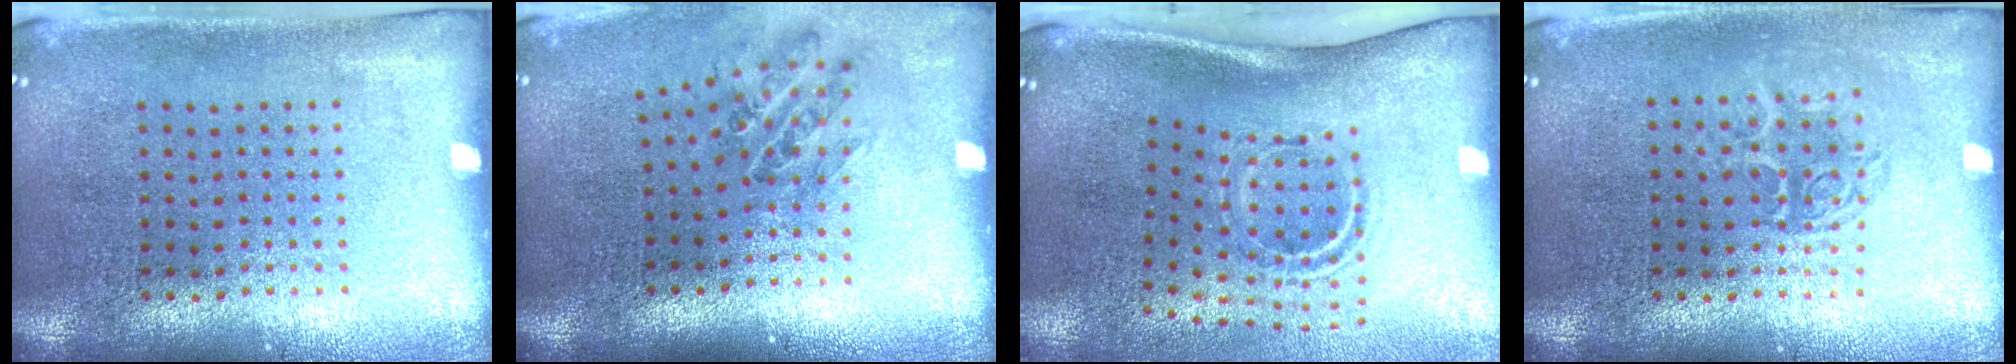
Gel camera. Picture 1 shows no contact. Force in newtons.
{"total": 1.1, "press": 1.0, "slide": 0.4}
{"total": 2.2, "press": 1.2, "slide": 1.8}
{"total": 1.1, "press": 1.0, "slide": 0.5}